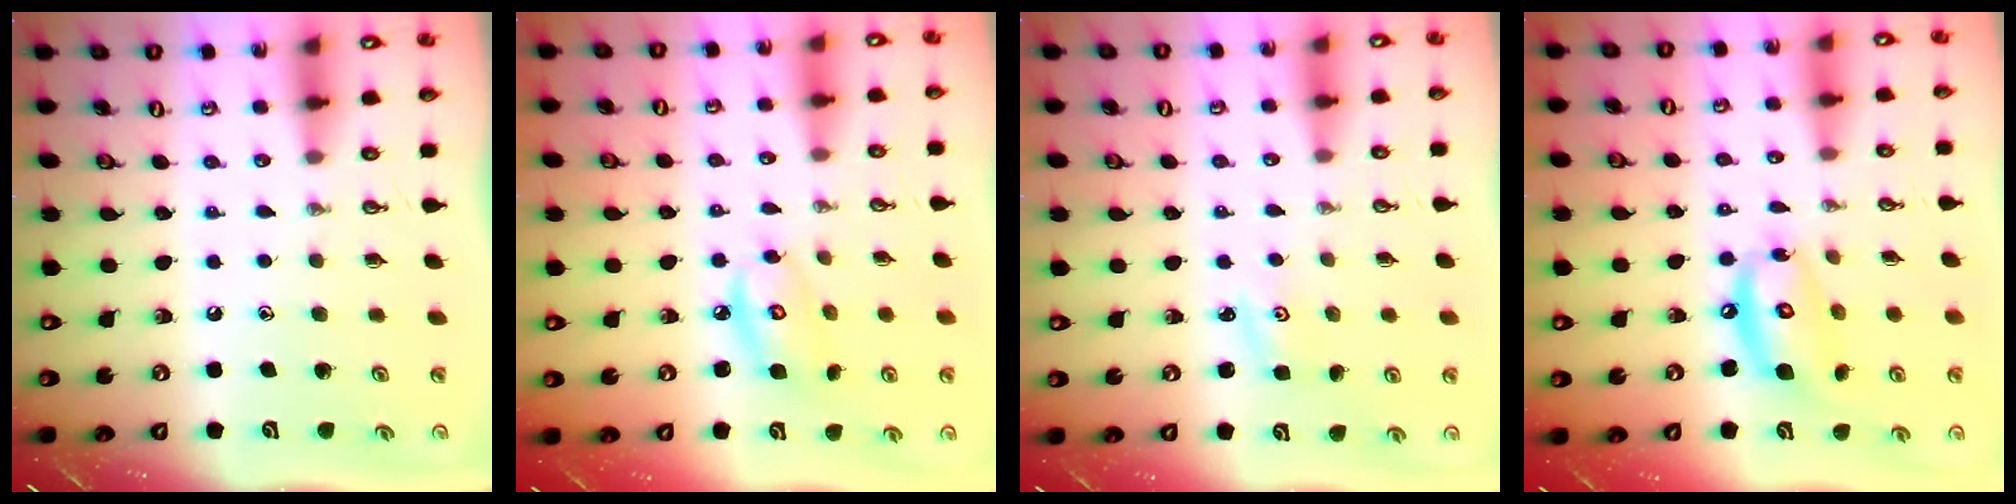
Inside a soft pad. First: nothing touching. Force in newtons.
{"total": 7.6, "press": 7.6, "slide": 0.4}
{"total": 2.0, "press": 2.0, "slide": 0.3}
{"total": 12.2, "press": 12.1, "slide": 1.2}